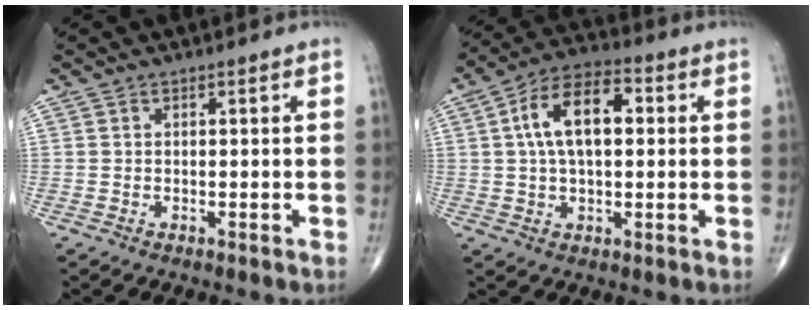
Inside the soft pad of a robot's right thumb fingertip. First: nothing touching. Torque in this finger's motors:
{"motor_torque": [0.82, 2.69, 1.45, 0.20, 0.18]}